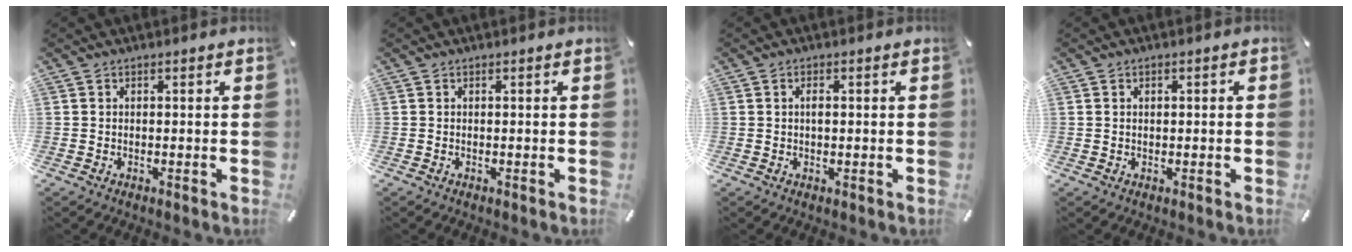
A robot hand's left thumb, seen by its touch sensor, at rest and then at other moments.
{"total": 0.0}
{"total": 1.5, "force": [0.2, 0.7, 1.3], "torque": [-0.027, 0.004, 0.002]}
{"total": 1.3, "force": [0.1, 0.9, 0.9], "torque": [-0.019, 0.005, 0.000]}